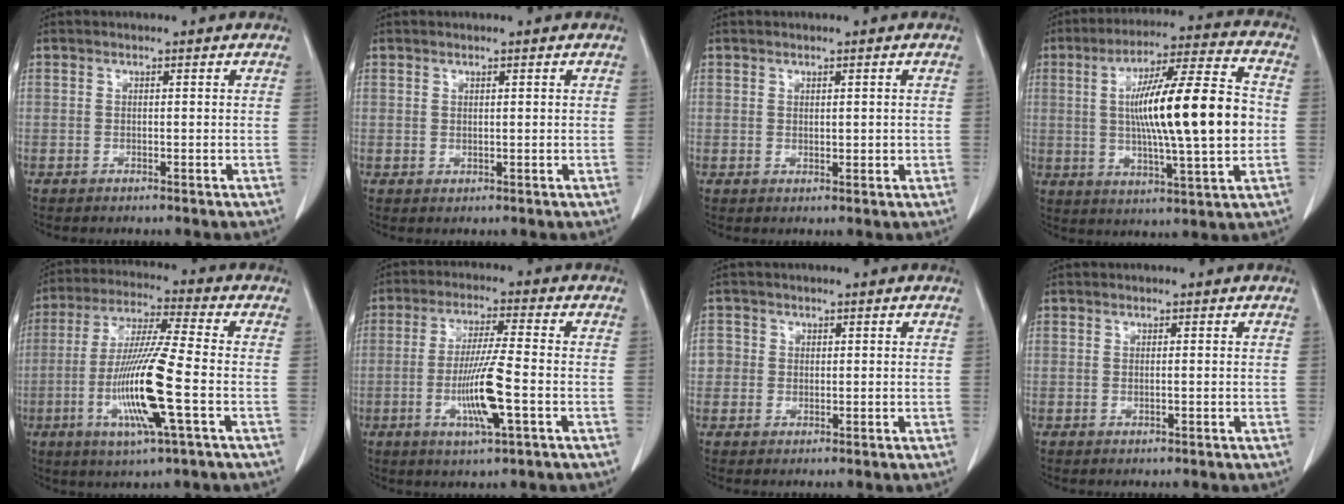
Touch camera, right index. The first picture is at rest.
{"total": 0.6, "force": [0.3, 0.3, 0.4], "torque": [-0.005, -0.003, 0.005]}
{"total": 1.6, "force": [0.2, 0.8, 1.3], "torque": [-0.023, -0.002, 0.006]}
{"total": 19.2, "force": [0.4, 1.9, 19.1], "torque": [-0.315, 0.011, 0.001]}
{"total": 14.8, "force": [-3.9, 0.2, 14.2], "torque": [-0.290, -0.017, -0.078]}
{"total": 9.9, "force": [-2.7, 0.2, 9.5], "torque": [-0.184, -0.013, -0.051]}
{"total": 3.6, "force": [0.4, 3.5, 0.7], "torque": [-0.007, 0.007, 0.005]}
{"total": 0.8, "force": [-0.1, 0.1, 0.8], "torque": [-0.020, -0.003, 0.000]}